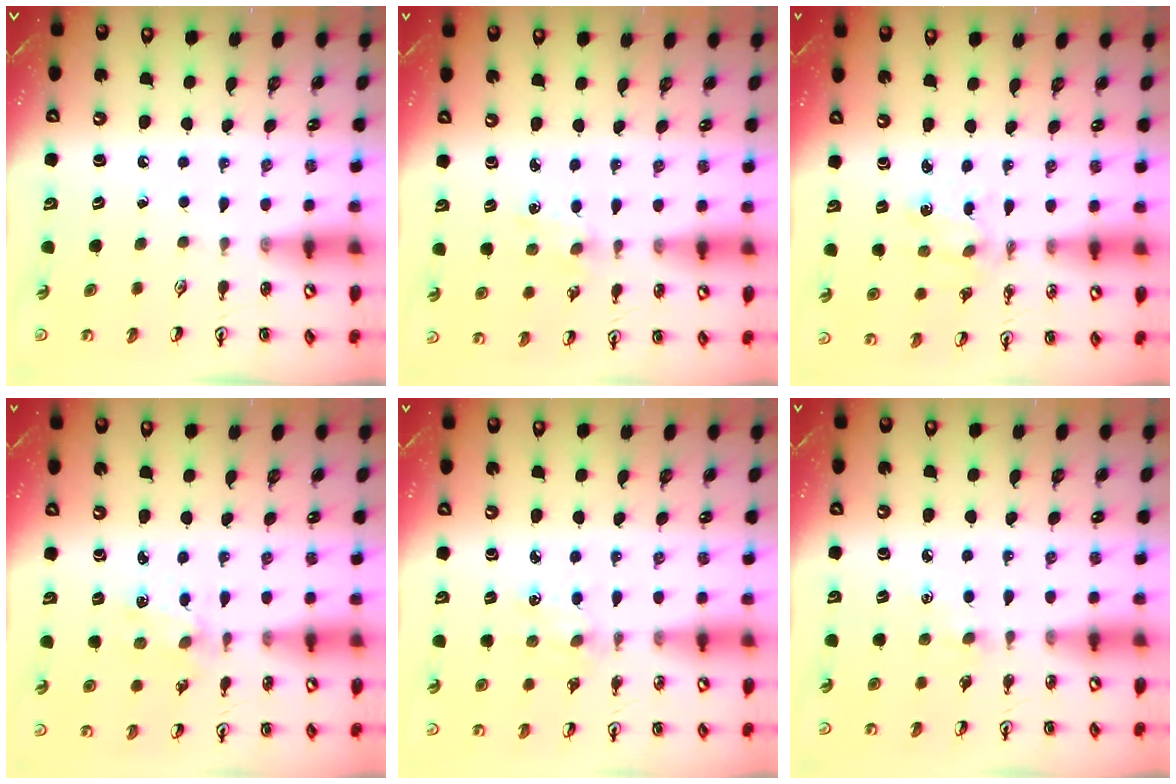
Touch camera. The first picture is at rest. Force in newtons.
{"total": 1.6, "press": 1.6, "slide": 0.3}
{"total": 1.2, "press": 1.2, "slide": 0.1}
{"total": 1.8, "press": 1.8, "slide": 0.3}
{"total": 4.5, "press": 4.5, "slide": 0.5}
{"total": 2.6, "press": 2.6, "slide": 0.4}